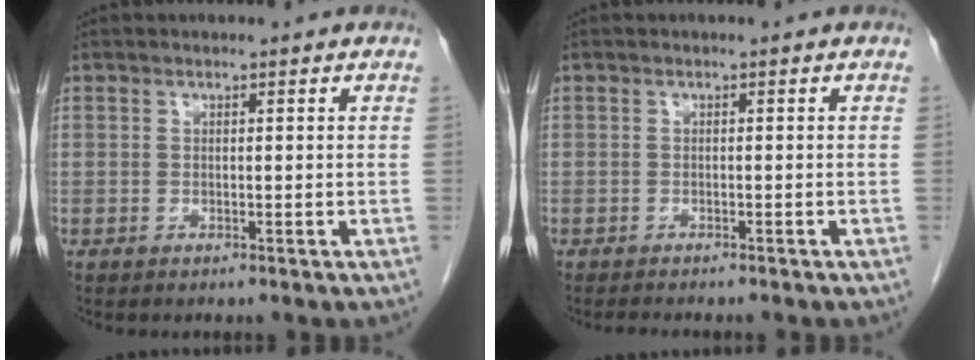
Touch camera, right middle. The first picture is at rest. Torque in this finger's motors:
{"motor_torque": [0.05, 0.04, -0.01, 0.00]}